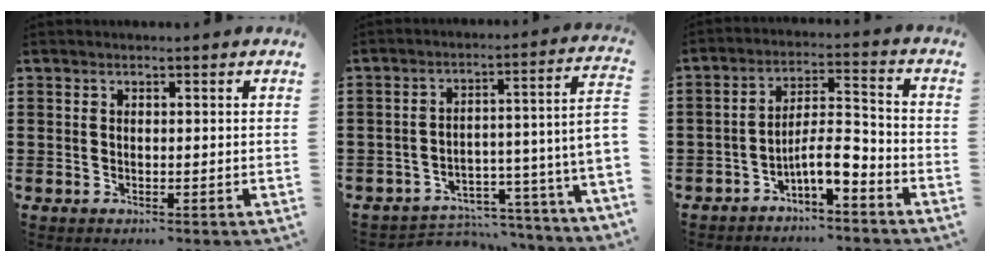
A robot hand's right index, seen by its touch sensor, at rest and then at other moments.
{"total": 3.7, "force": [-2.9, 0.4, 2.1], "torque": [-0.041, -0.021, -0.062]}
{"total": 7.0, "force": [-4.4, 1.8, 5.1], "torque": [-0.102, 0.003, -0.085]}